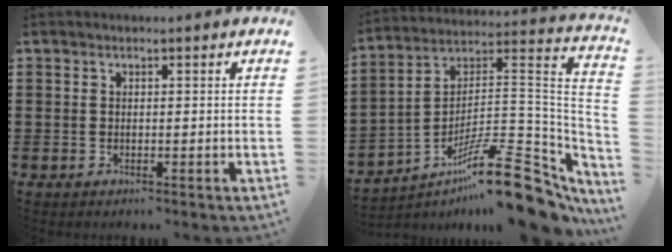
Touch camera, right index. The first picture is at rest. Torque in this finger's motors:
{"motor_torque": [-0.55, 0.44, -0.59, -0.21]}